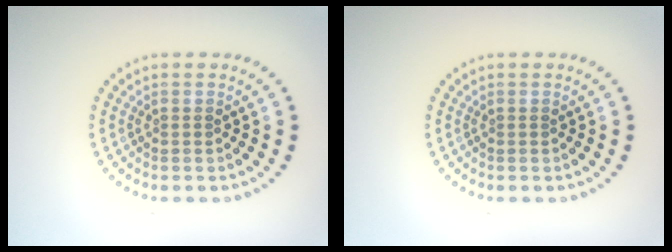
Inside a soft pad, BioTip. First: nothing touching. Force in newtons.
{"total": 0.0}